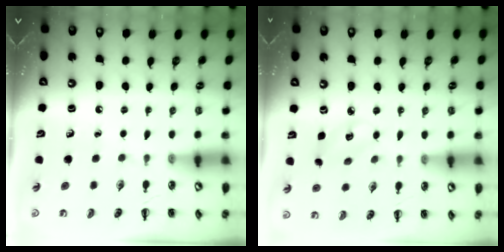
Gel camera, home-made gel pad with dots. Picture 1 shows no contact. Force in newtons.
{"total": 4.7, "press": 4.6, "slide": 1.1}